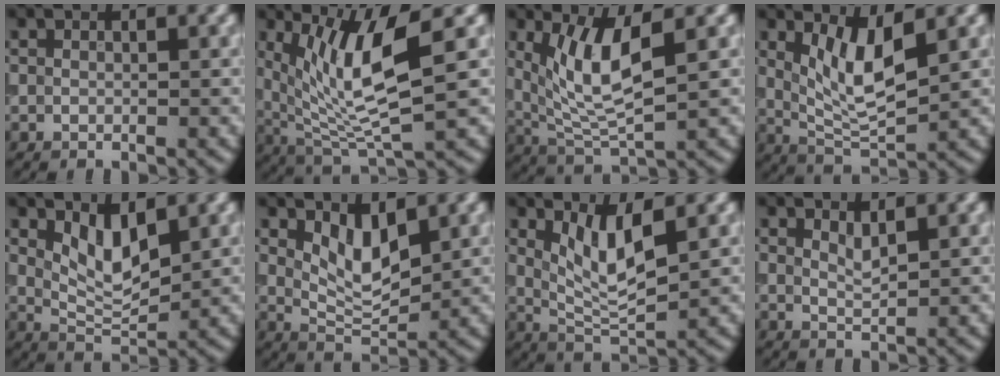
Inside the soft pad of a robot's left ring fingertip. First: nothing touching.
{"total": 7.4, "force": [2.4, 1.8, 6.8], "torque": [-0.139, -0.013, 0.052]}
{"total": 6.2, "force": [2.0, 2.0, 5.5], "torque": [-0.118, -0.013, 0.047]}
{"total": 4.8, "force": [1.6, 1.3, 4.3], "torque": [-0.087, -0.010, 0.037]}
{"total": 3.9, "force": [1.6, 1.6, 3.1], "torque": [-0.061, -0.008, 0.034]}
{"total": 3.9, "force": [1.6, 1.7, 3.1], "torque": [-0.060, -0.008, 0.033]}
{"total": 4.4, "force": [1.6, 1.1, 3.9], "torque": [-0.080, -0.011, 0.038]}
{"total": 1.4, "force": [0.9, 0.3, 1.0], "torque": [-0.020, -0.003, 0.017]}